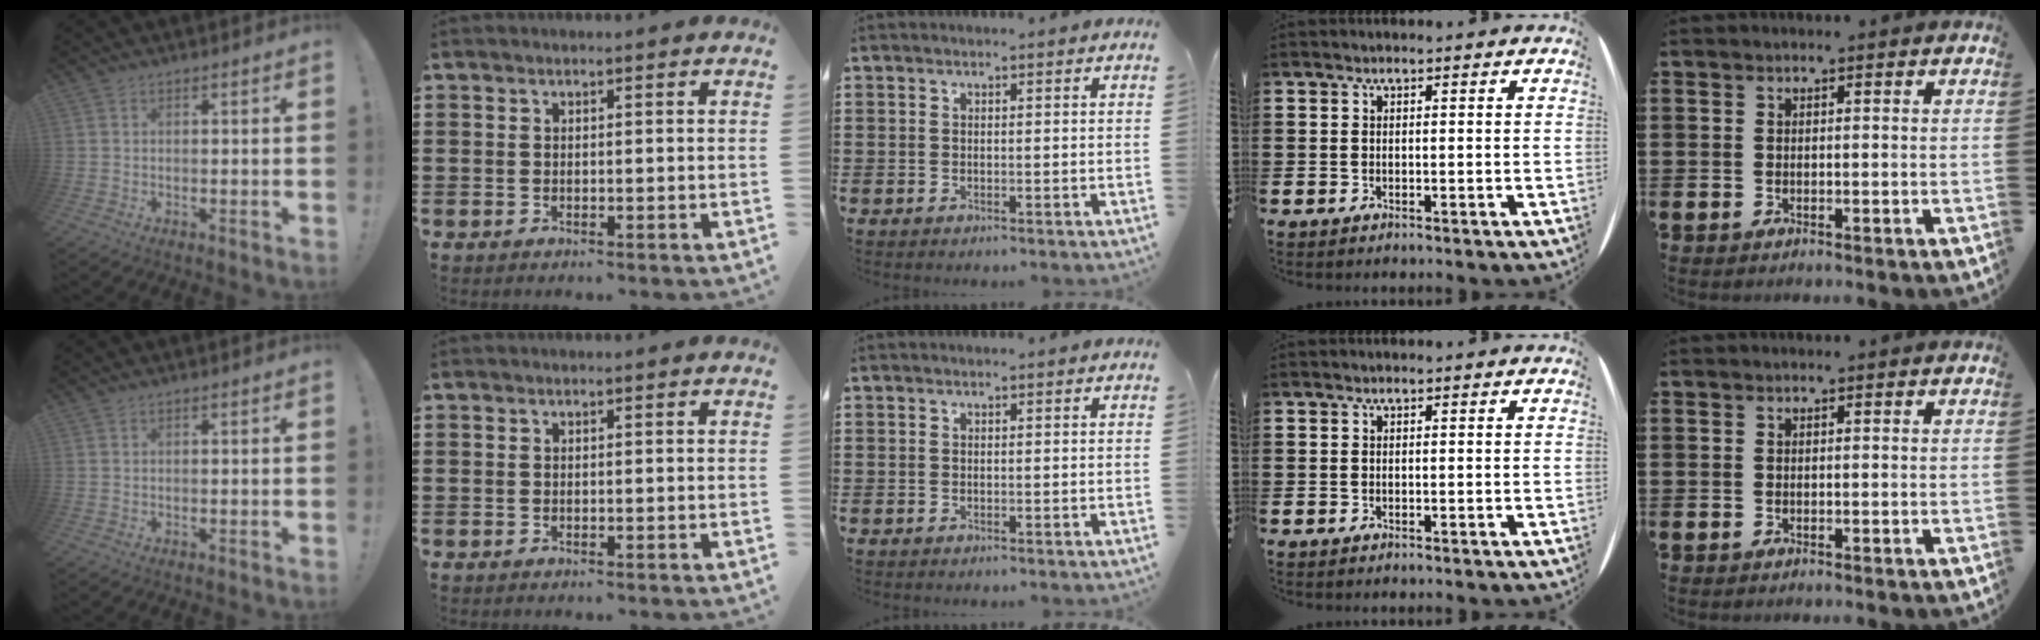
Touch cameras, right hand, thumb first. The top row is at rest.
{}